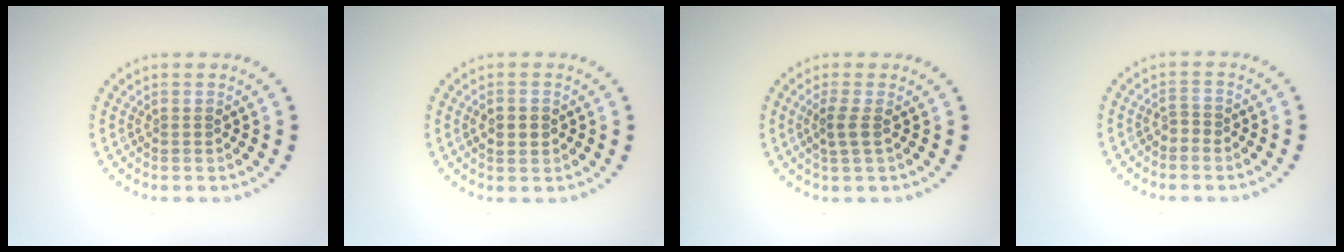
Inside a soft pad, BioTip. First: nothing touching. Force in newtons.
{"total": 2.3, "press": 2.3, "slide": 0.1}
{"total": 1.6, "press": 1.3, "slide": 1.0}
{"total": 0.9, "press": 0.8, "slide": 0.4}